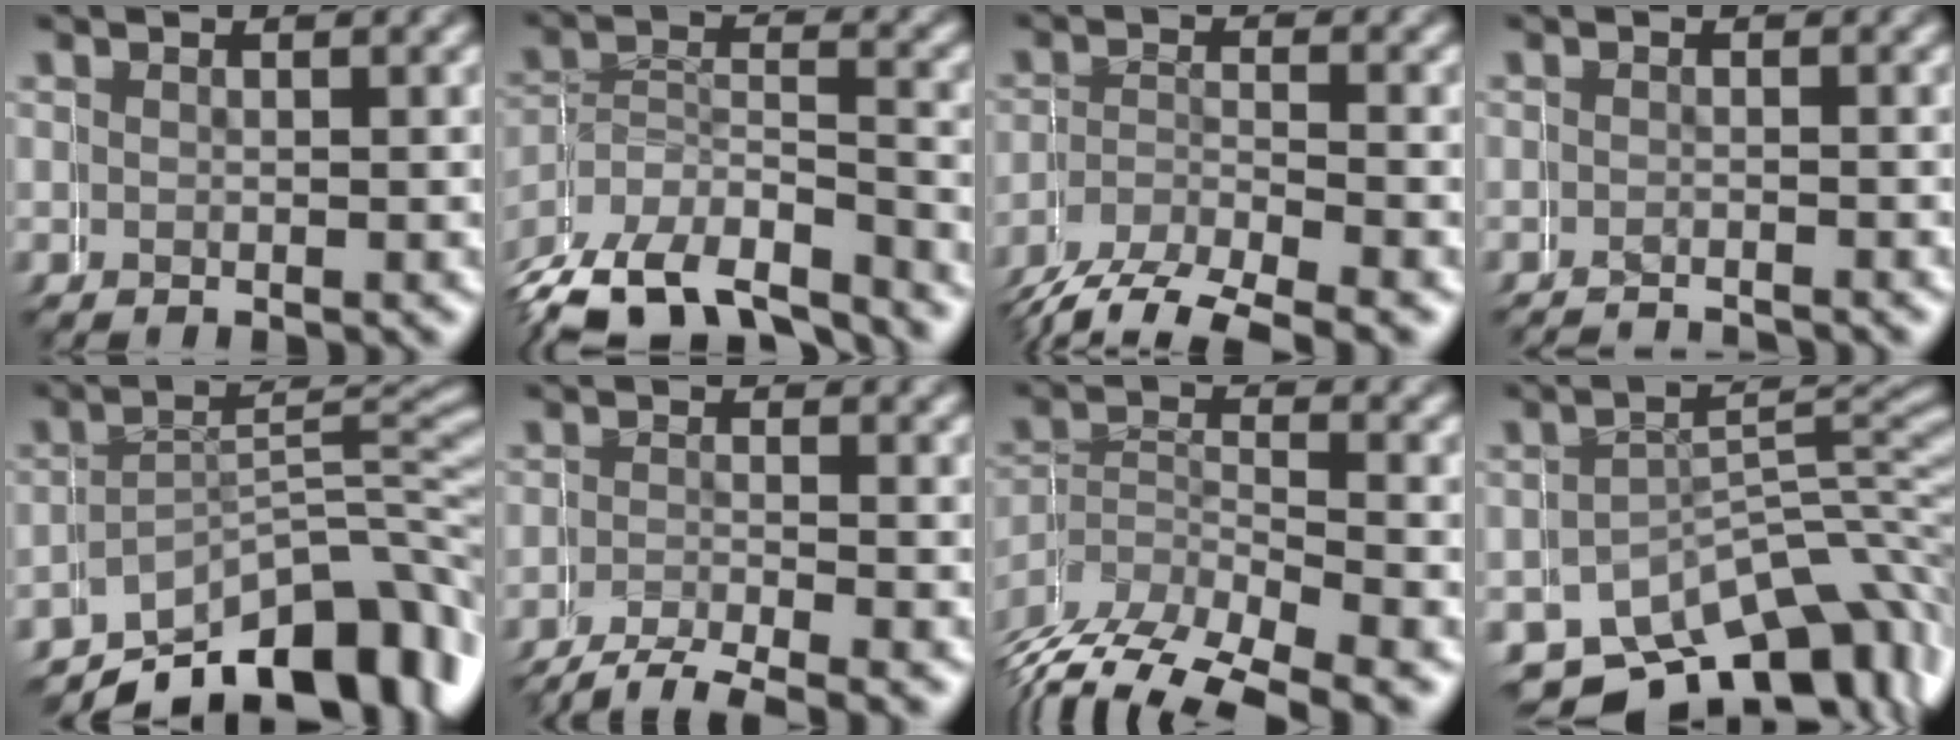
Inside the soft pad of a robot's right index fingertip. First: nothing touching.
{"total": 11.3, "force": [-9.2, 6.0, 2.3], "torque": [-0.045, -0.036, -0.140]}
{"total": 3.9, "force": [-2.7, 2.2, 1.8], "torque": [-0.036, -0.008, -0.042]}
{"total": 2.2, "force": [-2.0, -0.3, -0.9], "torque": [0.016, -0.004, -0.028]}
{"total": 8.4, "force": [-6.5, 3.5, 4.0], "torque": [-0.032, -0.006, -0.095]}
{"total": 3.0, "force": [-2.6, 1.4, 0.6], "torque": [-0.010, -0.006, -0.038]}
{"total": 6.6, "force": [-4.3, 4.0, 2.9], "torque": [-0.072, -0.023, -0.061]}
{"total": 11.0, "force": [-7.3, 6.2, 5.2], "torque": [-0.053, -0.016, -0.104]}